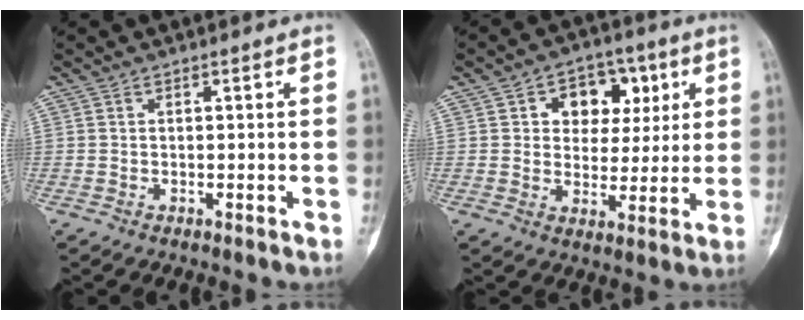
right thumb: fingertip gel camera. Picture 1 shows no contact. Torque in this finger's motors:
{"motor_torque": [0.02, 0.18, 0.22, -0.13, -0.01]}